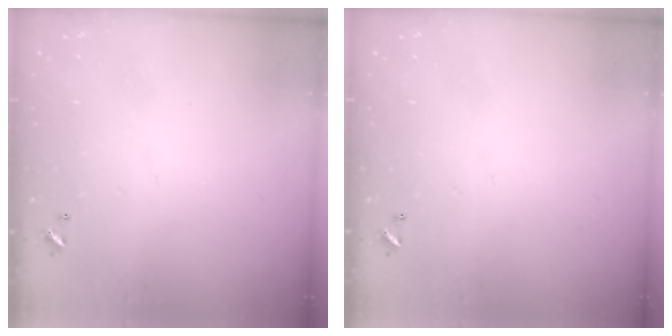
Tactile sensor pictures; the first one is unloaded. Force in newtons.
{"total": 0.0}